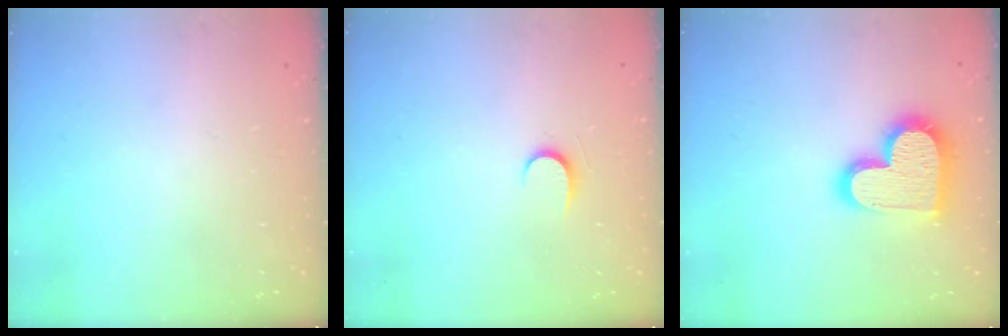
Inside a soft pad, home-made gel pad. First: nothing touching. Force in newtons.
{"total": 4.9, "press": 4.8, "slide": 0.5}
{"total": 17.5, "press": 17.4, "slide": 1.3}